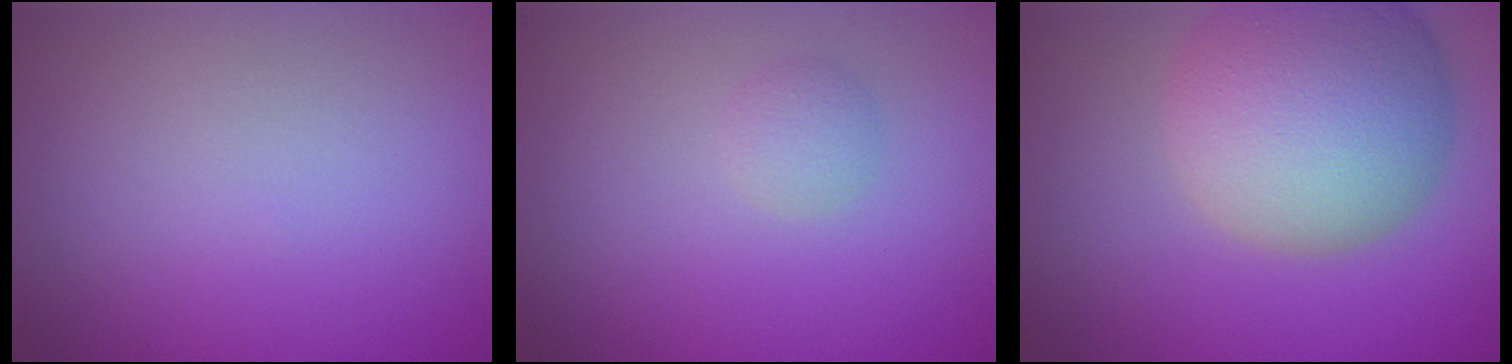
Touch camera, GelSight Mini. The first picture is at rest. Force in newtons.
{"total": 1.3, "press": 1.3, "slide": 0.0}
{"total": 11.4, "press": 11.4, "slide": 0.7}